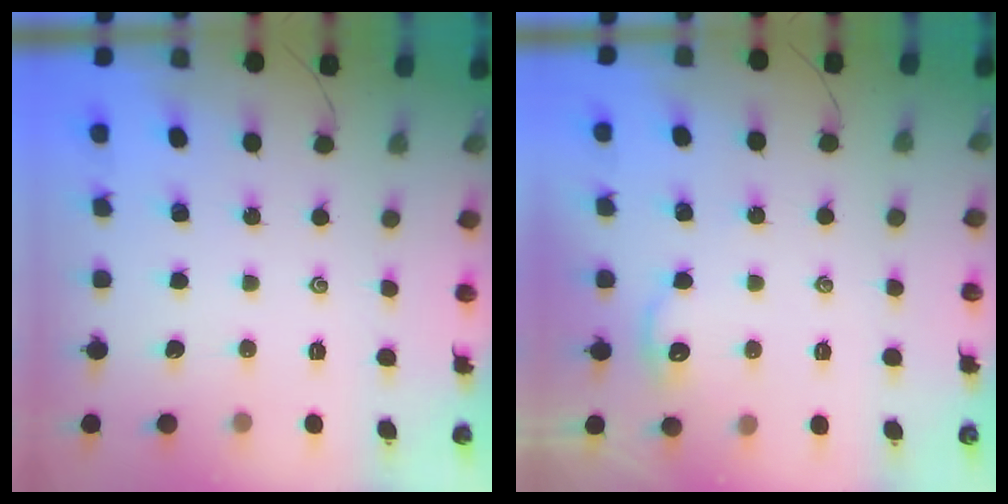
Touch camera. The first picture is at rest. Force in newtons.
{"total": 3.3, "press": 3.3, "slide": 0.7}